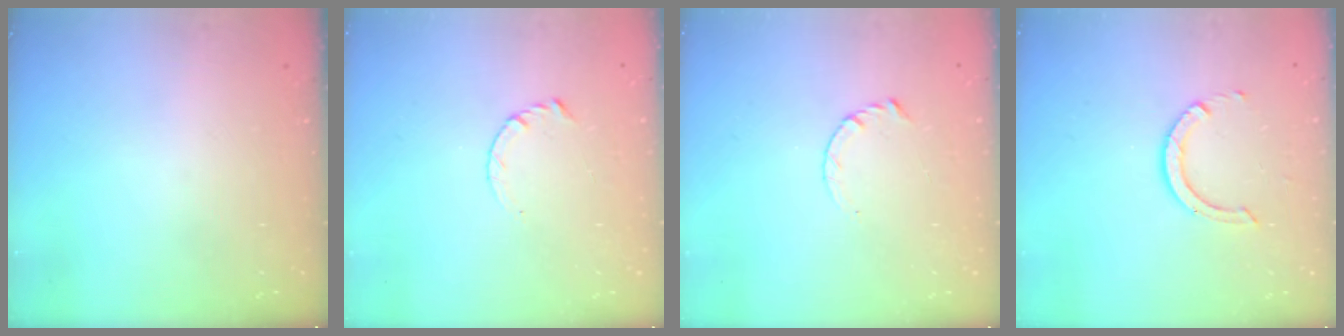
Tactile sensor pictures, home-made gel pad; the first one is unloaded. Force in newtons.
{"total": 3.5, "press": 3.5, "slide": 0.4}
{"total": 3.5, "press": 3.5, "slide": 0.4}
{"total": 6.3, "press": 6.3, "slide": 0.4}